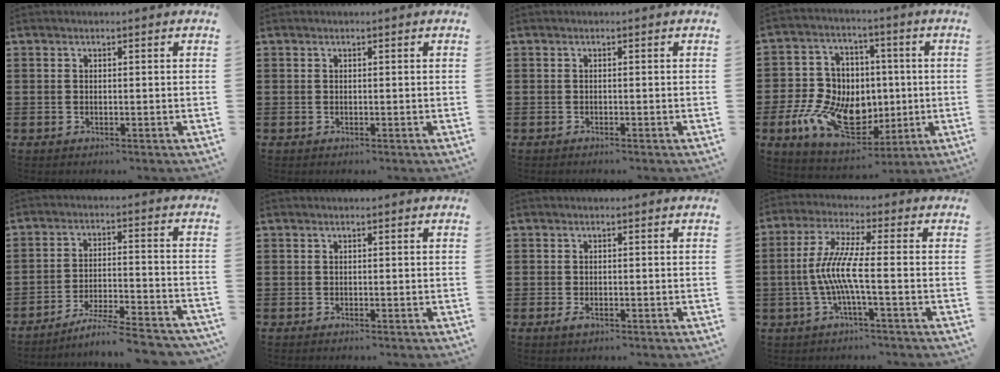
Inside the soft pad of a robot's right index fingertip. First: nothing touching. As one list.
[{"total": 0.0}, {"total": 0.5, "force": [-0.5, 0.0, 0.0], "torque": [-0.002, -0.003, -0.010]}, {"total": 13.6, "force": [-2.5, 10.4, 8.4], "torque": [-0.222, 0.009, -0.037]}, {"total": 6.4, "force": [-6.0, -0.3, 2.4], "torque": [-0.043, -0.011, -0.117]}, {"total": 0.0}, {"total": 1.0, "force": [-0.4, 0.5, 0.7], "torque": [-0.023, -0.005, -0.011]}, {"total": 7.5, "force": [-1.8, 0.3, 7.3], "torque": [-0.165, -0.017, -0.044]}]